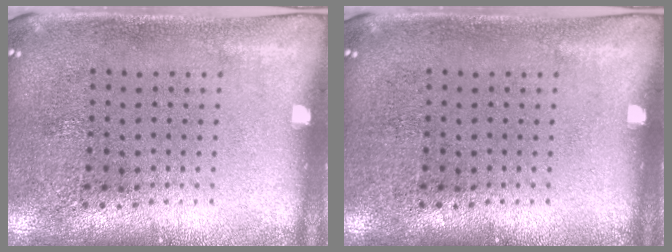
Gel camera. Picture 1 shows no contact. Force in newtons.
{"total": 0.0}